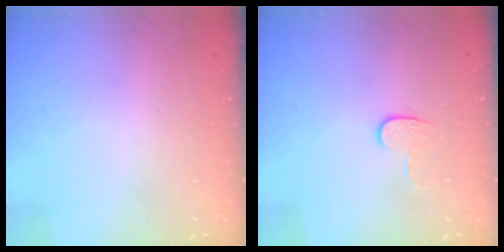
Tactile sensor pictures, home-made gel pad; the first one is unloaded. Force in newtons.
{"total": 3.8, "press": 3.8, "slide": 0.5}